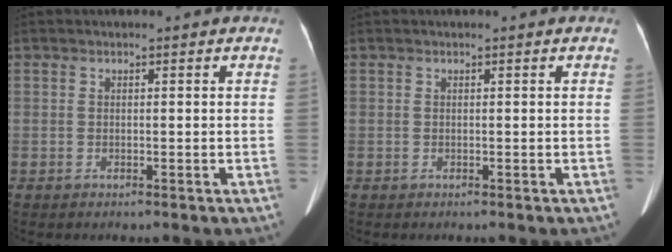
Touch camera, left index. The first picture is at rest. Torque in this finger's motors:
{"motor_torque": [-0.06, -0.02, -0.01, 0.00]}